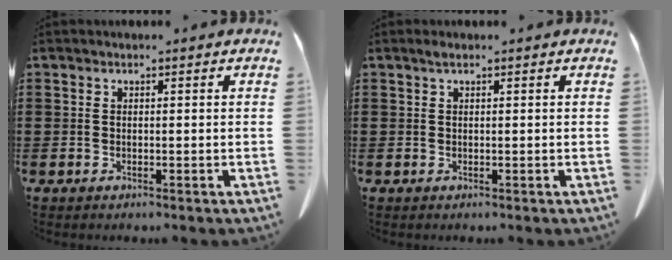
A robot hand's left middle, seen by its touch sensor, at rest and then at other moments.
{"total": 0.6, "force": [0.3, 0.1, 0.5], "torque": [-0.011, 0.002, 0.005]}